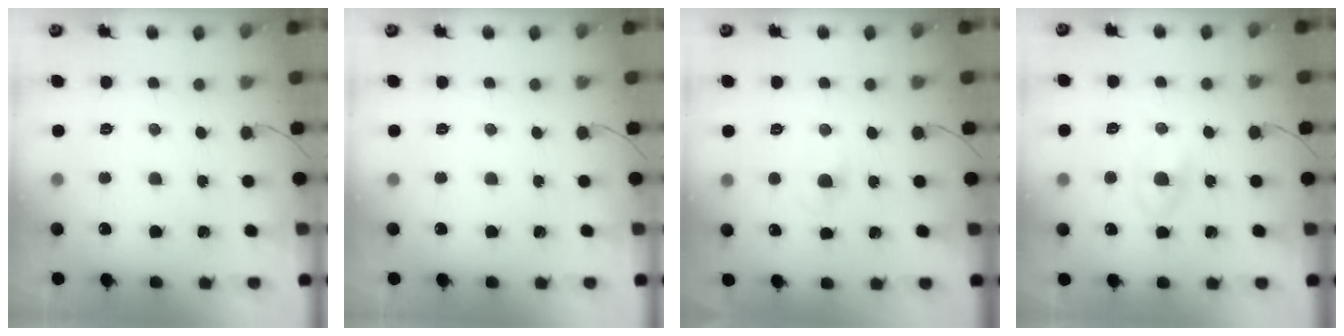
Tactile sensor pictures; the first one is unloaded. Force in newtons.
{"total": 0.0}
{"total": 2.8, "press": 2.5, "slide": 1.2}
{"total": 2.1, "press": 2.0, "slide": 0.7}